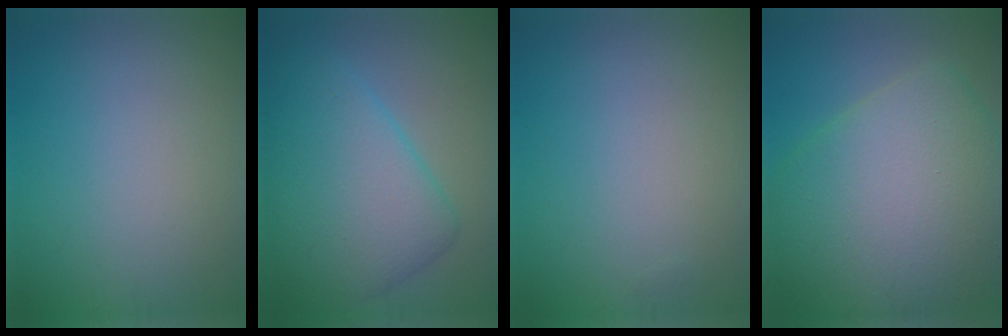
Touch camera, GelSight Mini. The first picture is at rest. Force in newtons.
{"total": 7.8, "press": 7.8, "slide": 0.2}
{"total": 0.0}
{"total": 12.2, "press": 12.2, "slide": 0.7}